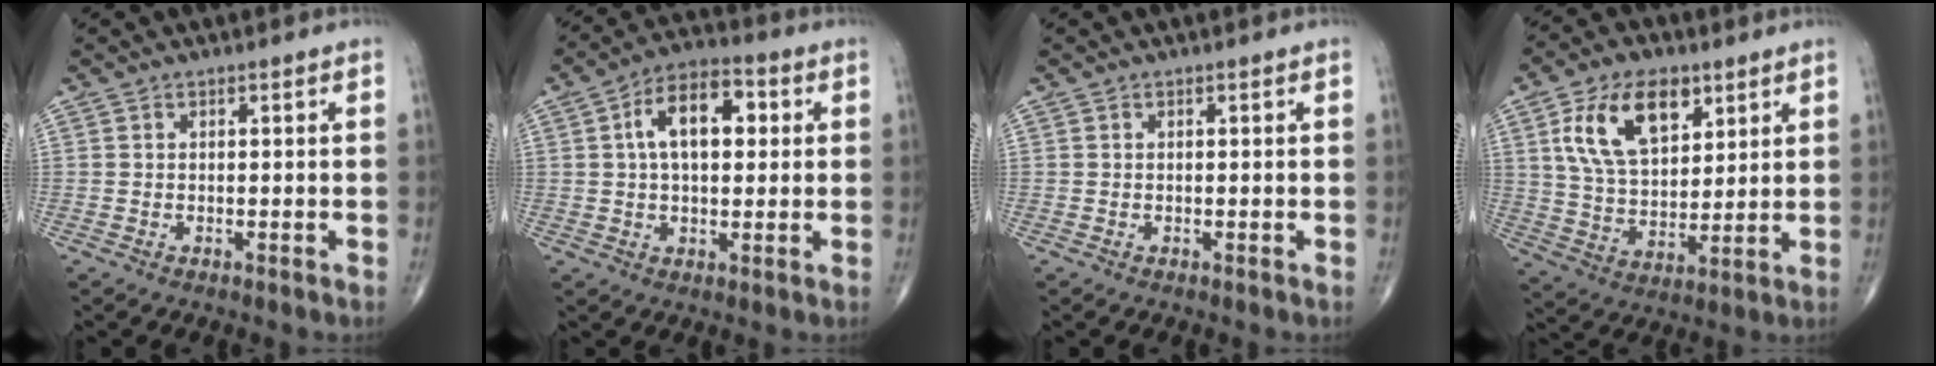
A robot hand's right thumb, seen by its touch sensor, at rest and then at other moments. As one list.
[{"total": 11.8, "force": [2.4, 6.6, 9.5], "torque": [-0.139, 0.021, 0.031]}, {"total": 0.0}, {"total": 15.6, "force": [6.7, 8.9, 10.9], "torque": [-0.169, -0.021, 0.130]}]